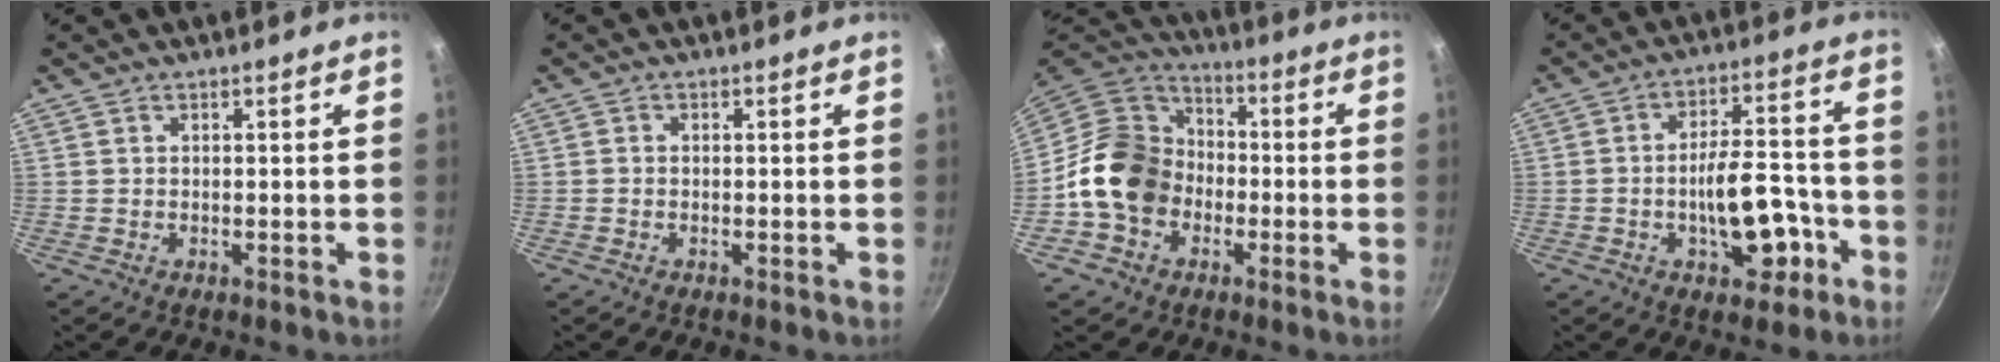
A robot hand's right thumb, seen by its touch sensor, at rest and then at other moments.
{"total": 0.6, "force": [-0.2, 0.4, 0.3], "torque": [-0.004, 0.003, -0.005]}
{"total": 15.4, "force": [-3.3, 12.6, 8.2], "torque": [-0.111, 0.042, -0.074]}
{"total": 12.4, "force": [-4.6, 6.1, 9.8], "torque": [-0.115, 0.047, -0.059]}